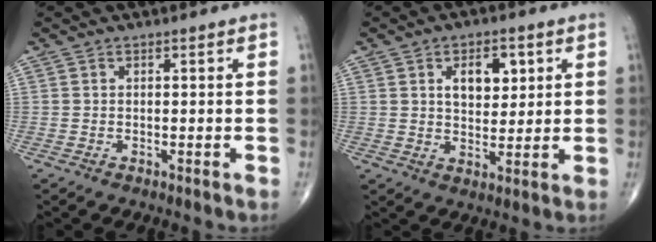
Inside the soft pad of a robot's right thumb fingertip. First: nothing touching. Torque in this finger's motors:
{"motor_torque": [0.65, 1.26, 0.54, 0.11, 0.04]}